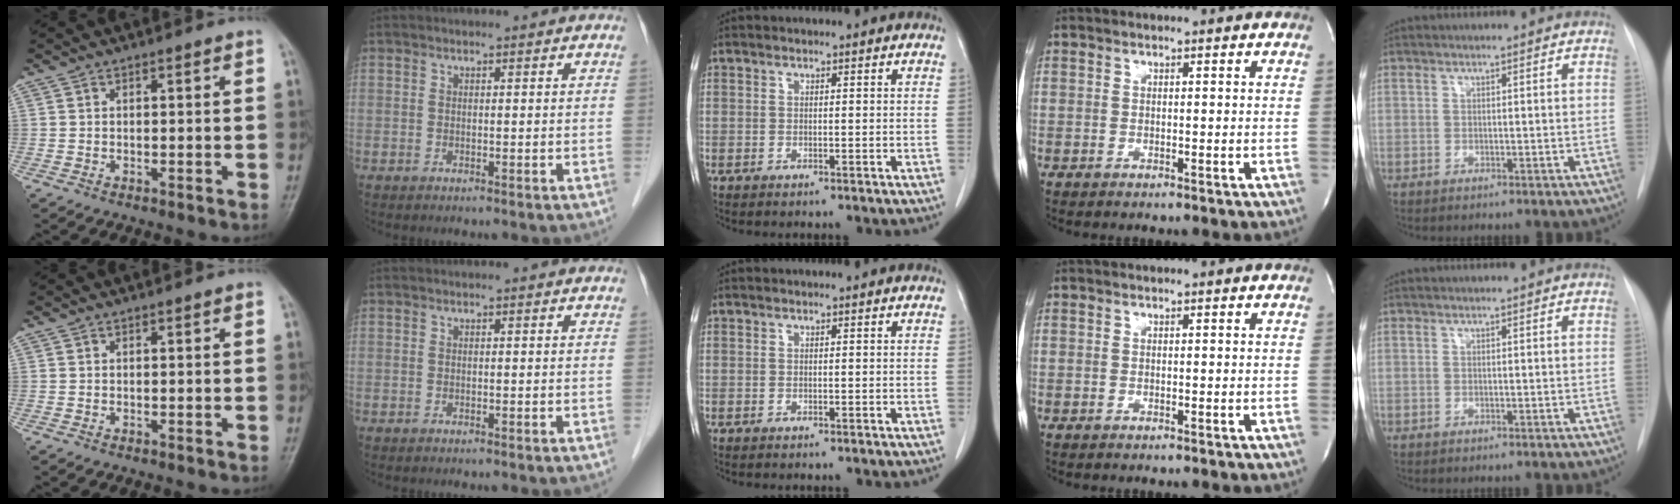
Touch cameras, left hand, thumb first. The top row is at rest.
{}